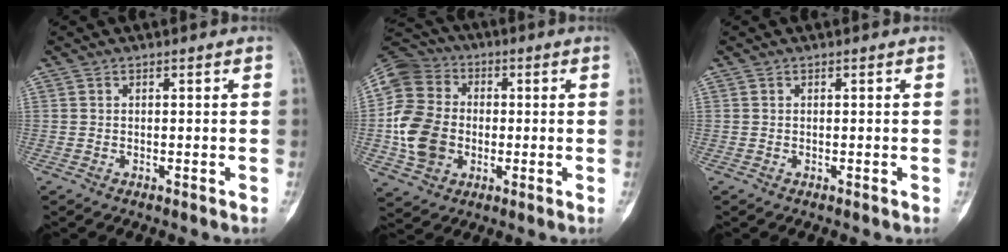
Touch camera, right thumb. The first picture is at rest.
{"total": 15.5, "force": [-1.6, 12.7, 8.8], "torque": [-0.159, 0.017, -0.035]}
{"total": 0.0}